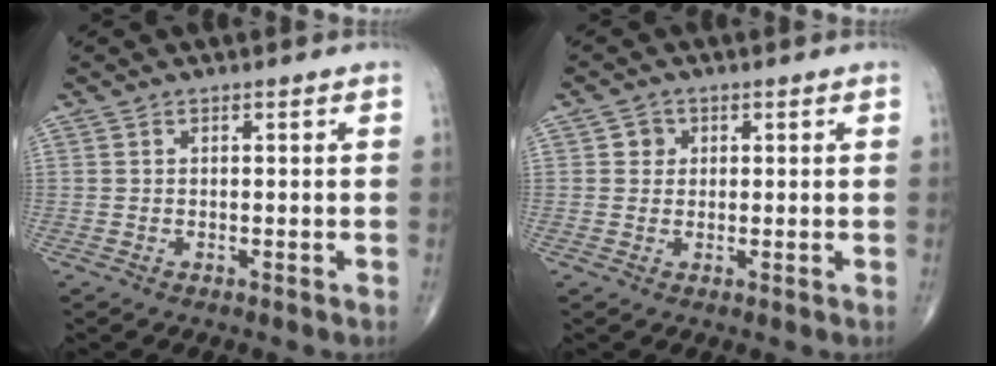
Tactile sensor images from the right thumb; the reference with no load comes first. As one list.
[{"total": 2.1, "force": [0.5, 2.0, 0.6], "torque": [0.004, 0.001, 0.003]}]